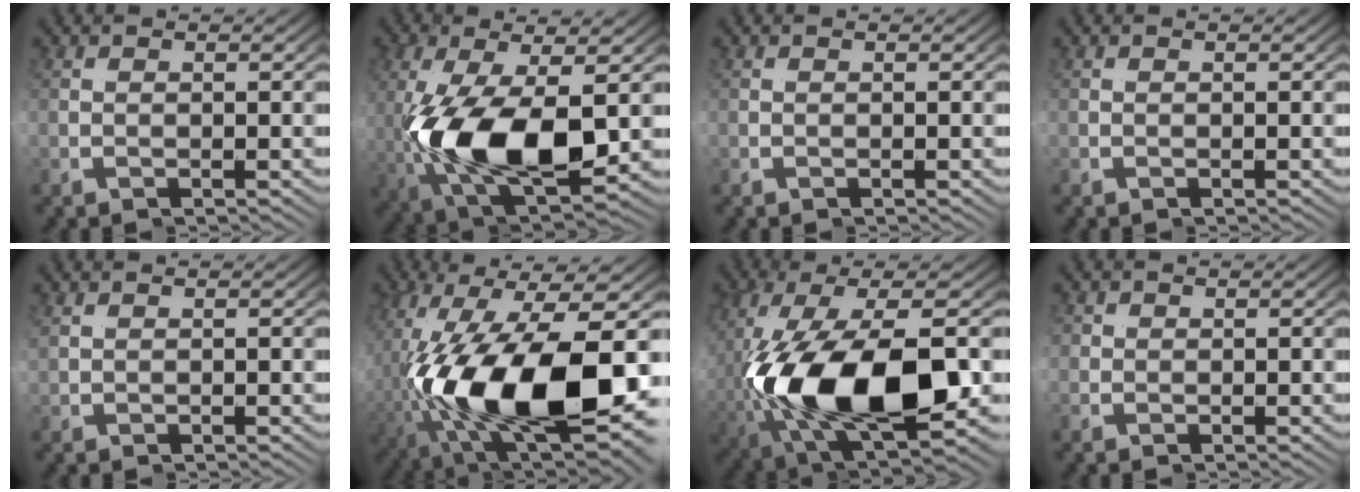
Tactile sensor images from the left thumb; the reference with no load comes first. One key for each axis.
{"total": 11.5, "fx": -2.3, "fy": 5.5, "fz": 9.8, "tx": -0.234, "ty": -0.034, "tz": -0.028}
{"total": 0.0}
{"total": 0.0}
{"total": 0.6, "fx": 0.5, "fy": -0.2, "fz": -0.1, "tx": 0.015, "ty": 0.006, "tz": 0.010}
{"total": 18.6, "fx": -4.4, "fy": 7.7, "fz": 16.4, "tx": -0.348, "ty": -0.038, "tz": -0.037}
{"total": 15.6, "fx": -3.3, "fy": 7.2, "fz": 13.4, "tx": -0.321, "ty": -0.033, "tz": -0.032}
{"total": 1.1, "fx": 0.3, "fy": 1.0, "fz": -0.2, "tx": 0.000, "ty": -0.006, "tz": 0.010}